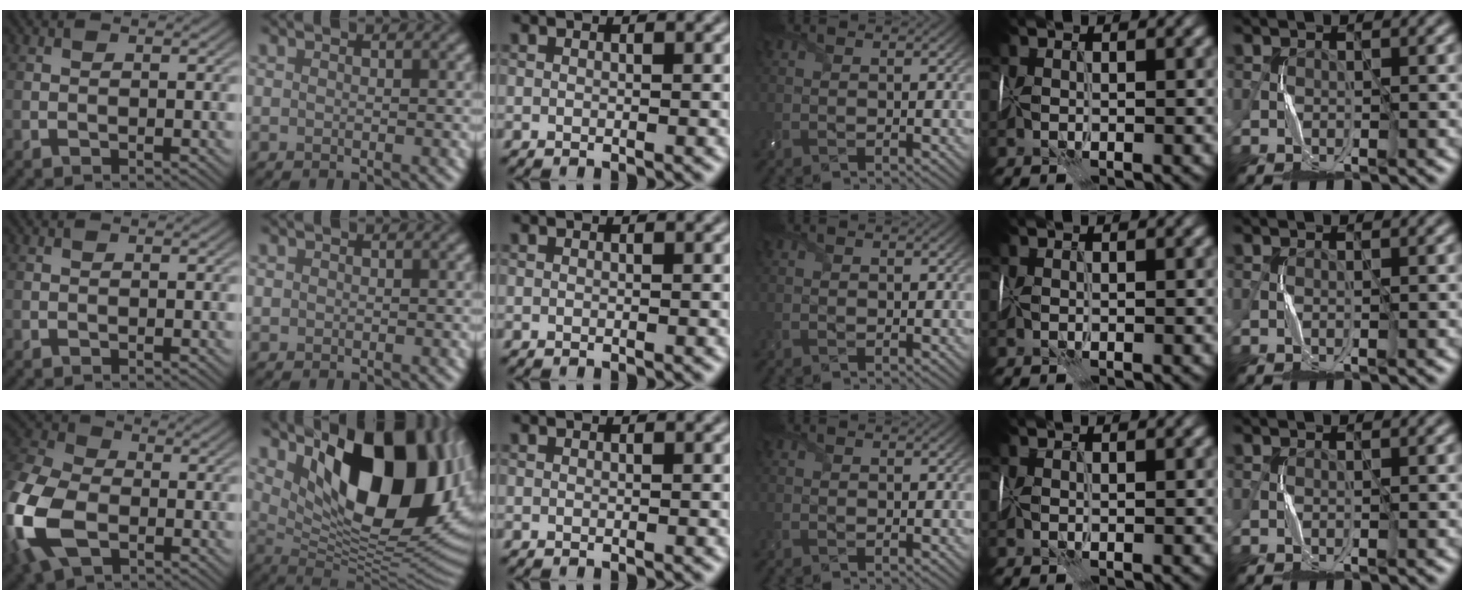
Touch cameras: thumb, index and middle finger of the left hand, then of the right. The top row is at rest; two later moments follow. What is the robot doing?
{"motion": "wrap", "object": "felt sheet"}